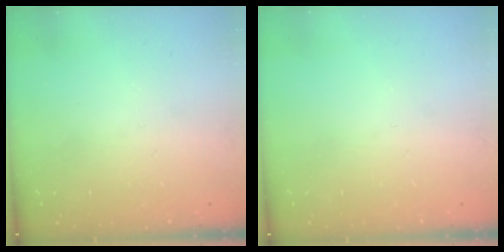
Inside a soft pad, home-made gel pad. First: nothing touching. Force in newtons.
{"total": 0.0}